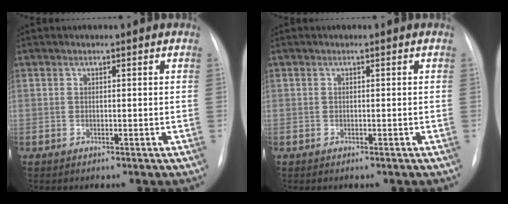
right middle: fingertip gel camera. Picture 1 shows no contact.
{"total": 0.0}